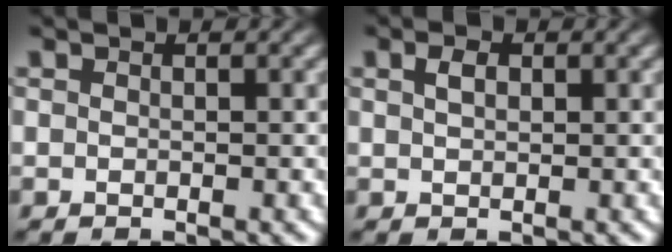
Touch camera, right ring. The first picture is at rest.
{"total": 1.4, "force": [0.6, 0.7, 1.0], "torque": [-0.011, 0.008, 0.009]}